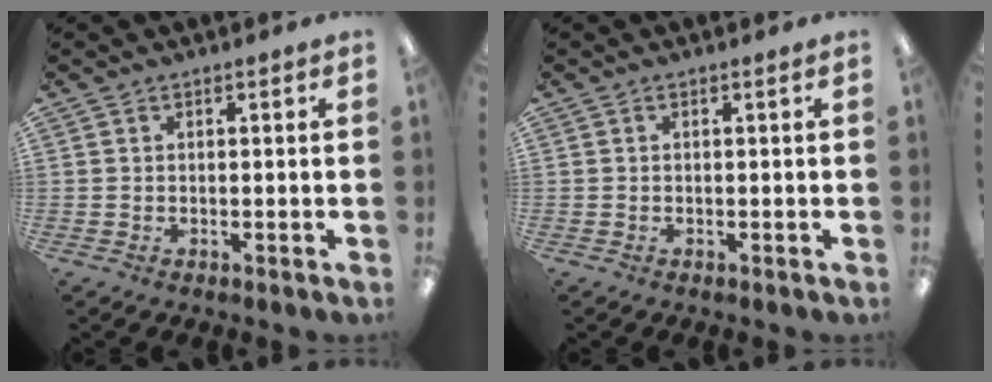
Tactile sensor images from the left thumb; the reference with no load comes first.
{"total": 0.0}